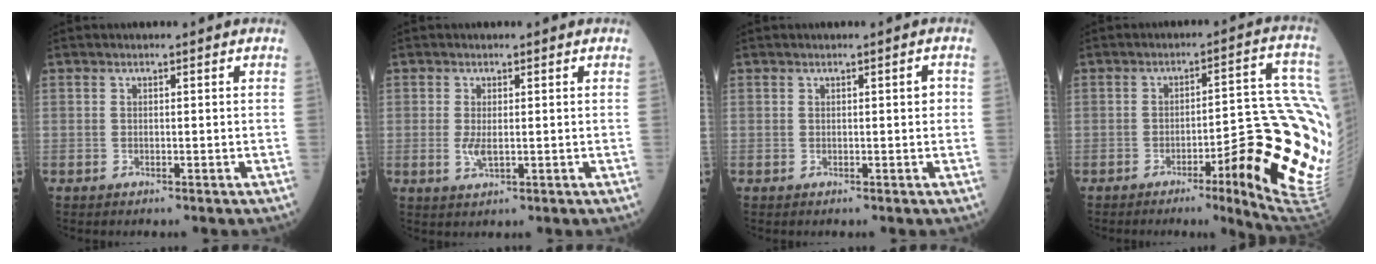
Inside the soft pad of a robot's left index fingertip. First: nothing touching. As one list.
[{"total": 2.3, "force": [-0.2, 1.0, 2.0], "torque": [-0.047, -0.005, 0.000]}, {"total": 1.1, "force": [0.1, 0.4, 1.0], "torque": [-0.010, 0.002, 0.001]}, {"total": 19.2, "force": [-4.5, 2.4, 18.5], "torque": [-0.145, 0.017, -0.045]}]